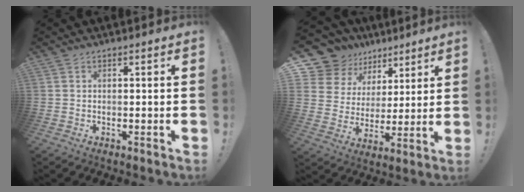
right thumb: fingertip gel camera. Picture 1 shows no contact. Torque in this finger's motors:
{"motor_torque": [0.52, 2.03, -0.22, 0.54, 0.15]}